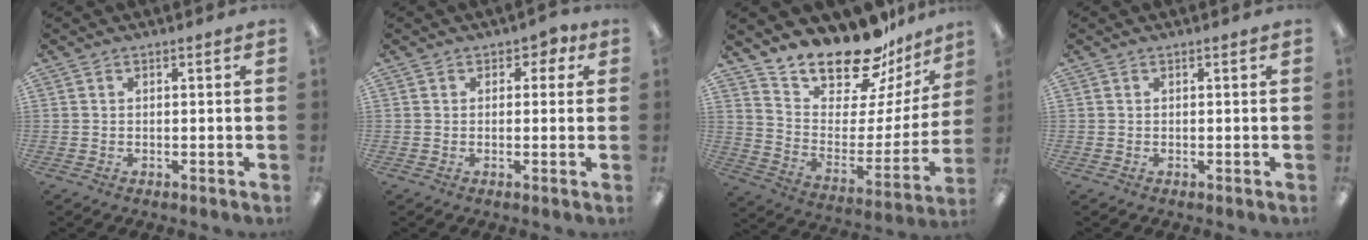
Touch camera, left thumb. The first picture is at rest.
{"total": 2.3, "force": [0.7, 1.8, 1.1], "torque": [-0.007, 0.002, 0.007]}
{"total": 18.9, "force": [17.2, 5.7, 5.3], "torque": [-0.097, -0.149, 0.300]}
{"total": 0.0}